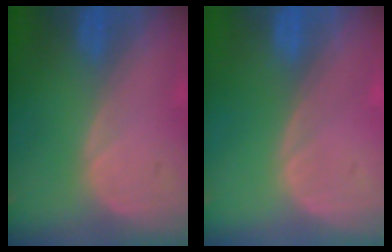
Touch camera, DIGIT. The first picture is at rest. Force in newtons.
{"total": 0.0}